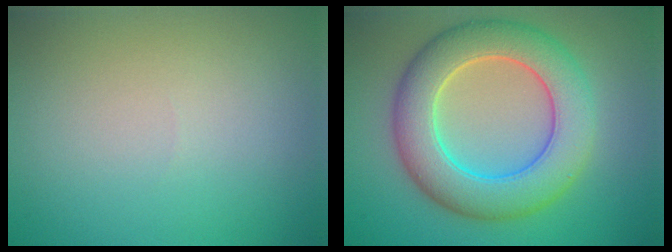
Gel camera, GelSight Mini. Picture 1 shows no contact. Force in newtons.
{"total": 8.4, "press": 8.3, "slide": 0.6}